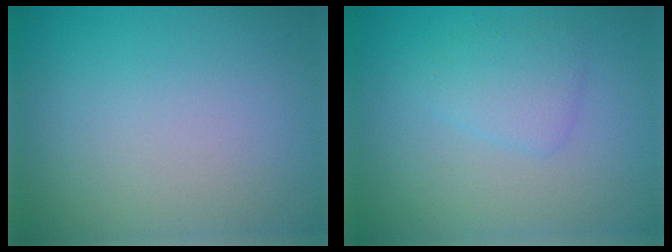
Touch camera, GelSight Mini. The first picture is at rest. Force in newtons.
{"total": 2.1, "press": 2.1, "slide": 0.0}